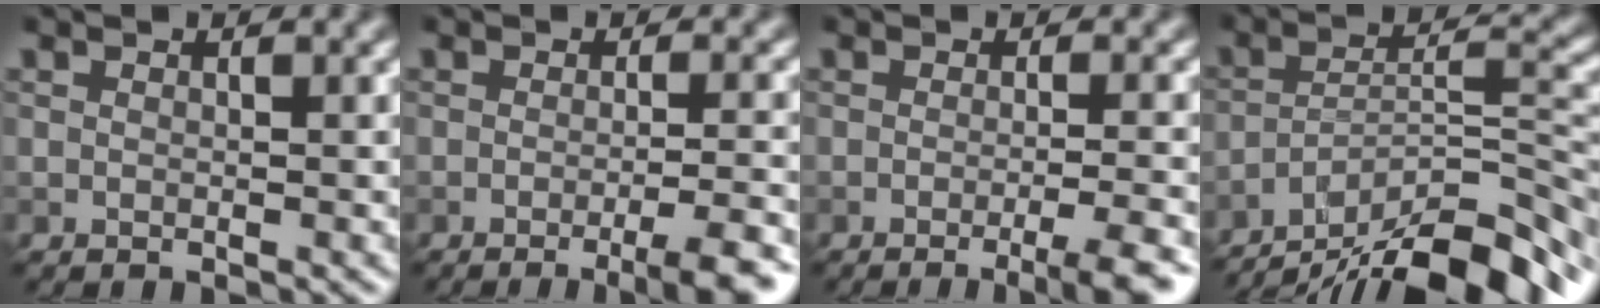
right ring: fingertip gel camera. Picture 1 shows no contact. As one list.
[{"total": 5.0, "force": [-2.5, 1.0, 4.2], "torque": [-0.050, -0.003, -0.039]}, {"total": 4.4, "force": [-2.2, 0.8, 3.7], "torque": [-0.043, -0.004, -0.037]}, {"total": 13.4, "force": [-10.7, 3.2, 7.3], "torque": [-0.122, 0.021, -0.168]}]